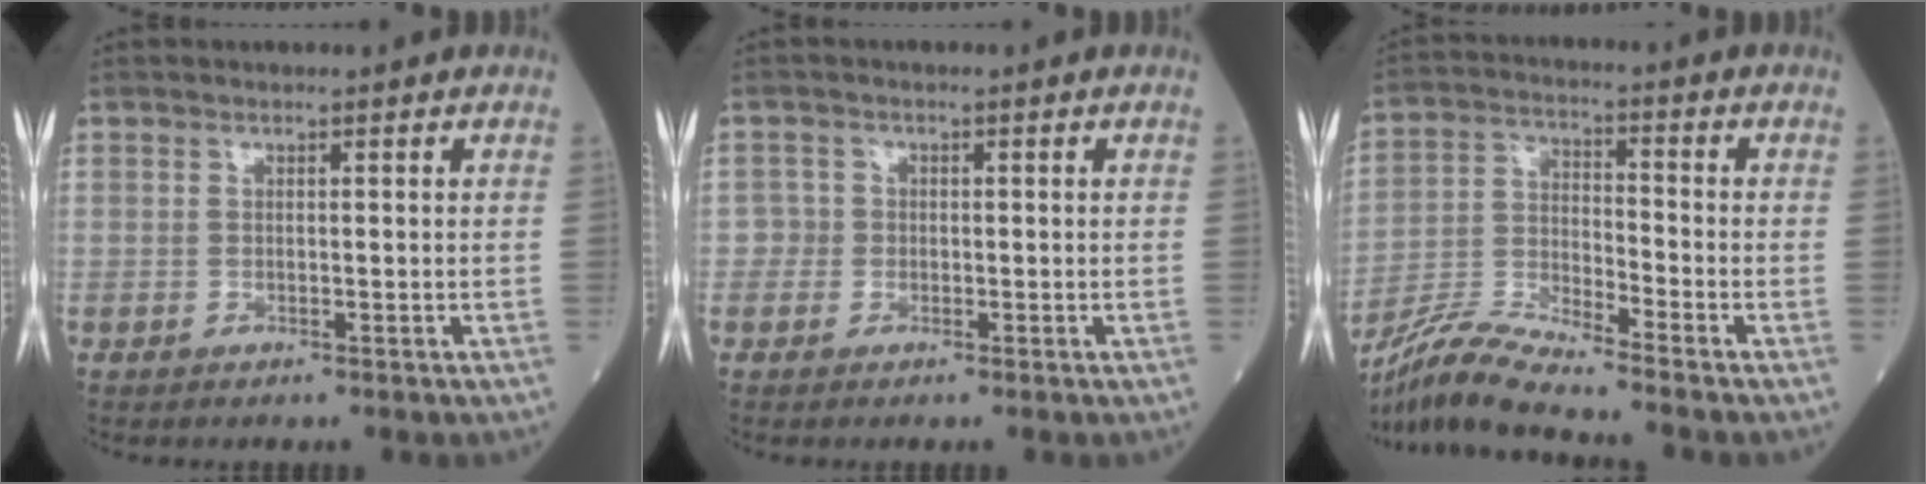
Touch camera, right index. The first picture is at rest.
{"total": 1.6, "force": [-0.4, 1.5, -0.2], "torque": [0.013, 0.010, -0.012]}
{"total": 9.4, "force": [-8.8, -1.4, 3.1], "torque": [-0.070, -0.012, -0.168]}